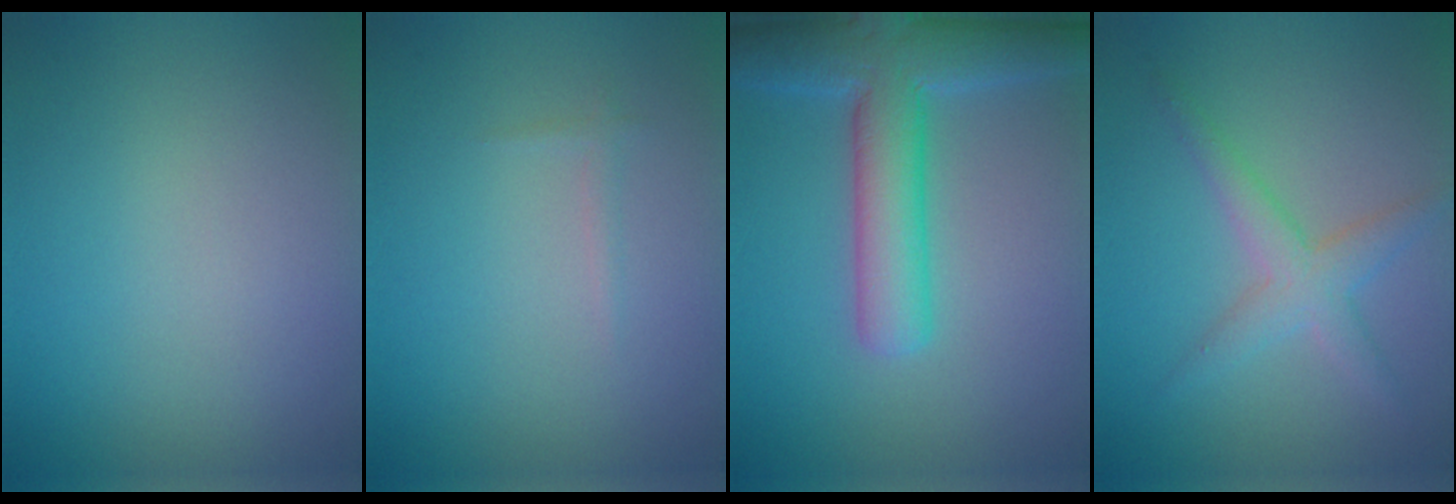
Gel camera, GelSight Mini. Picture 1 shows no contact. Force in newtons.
{"total": 0.5, "press": 0.5, "slide": 0.1}
{"total": 7.7, "press": 7.7, "slide": 0.4}
{"total": 3.1, "press": 3.1, "slide": 0.0}